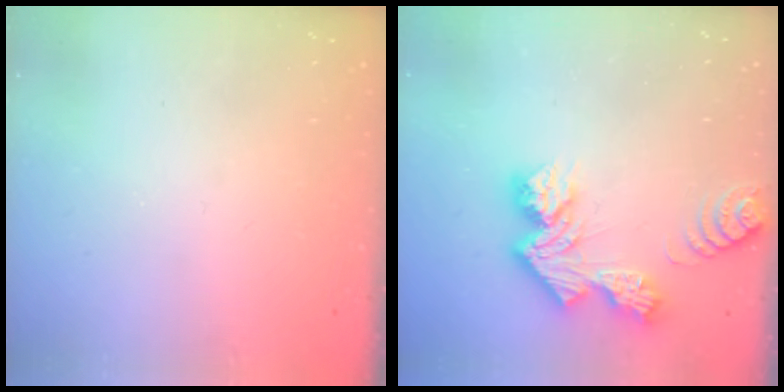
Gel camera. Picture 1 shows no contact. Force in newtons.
{"total": 12.2, "press": 12.1, "slide": 1.0}